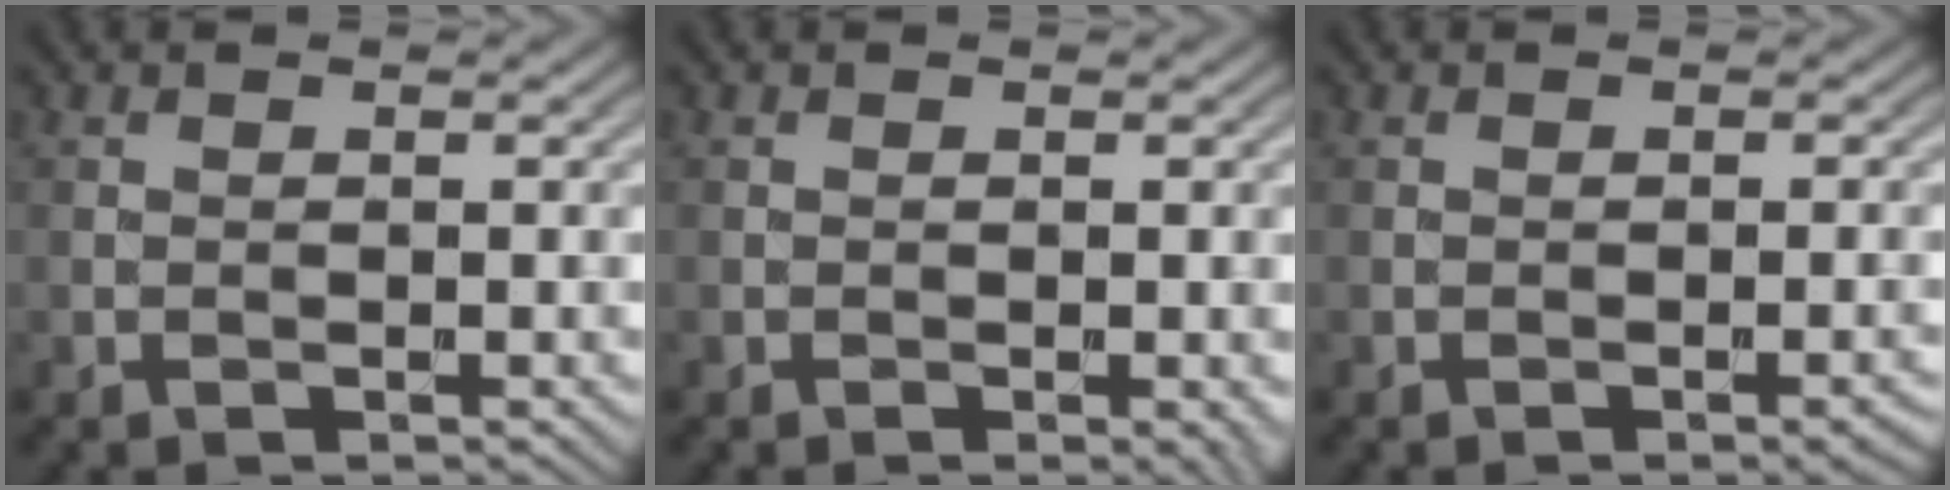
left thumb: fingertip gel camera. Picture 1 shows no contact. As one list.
[{"total": 0.6, "force": [-0.2, 0.0, 0.6], "torque": [-0.007, -0.002, -0.004]}, {"total": 1.5, "force": [-0.9, 0.2, 1.2], "torque": [-0.013, 0.008, -0.012]}]